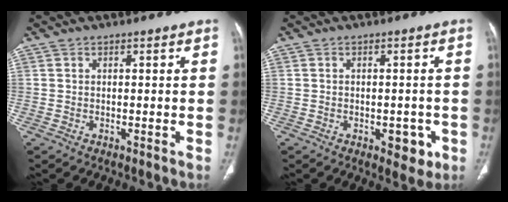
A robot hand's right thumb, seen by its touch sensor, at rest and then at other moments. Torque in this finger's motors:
{"motor_torque": [0.54, 0.86, -0.28, 0.02, 0.08]}